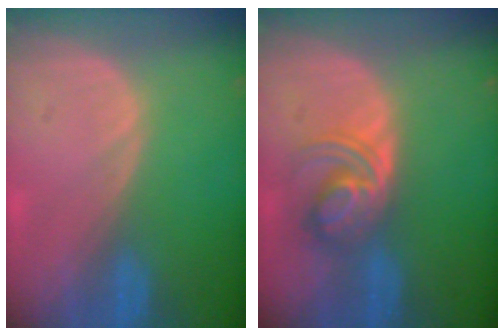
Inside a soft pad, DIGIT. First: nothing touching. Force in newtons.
{"total": 5.6, "press": 5.4, "slide": 1.1}